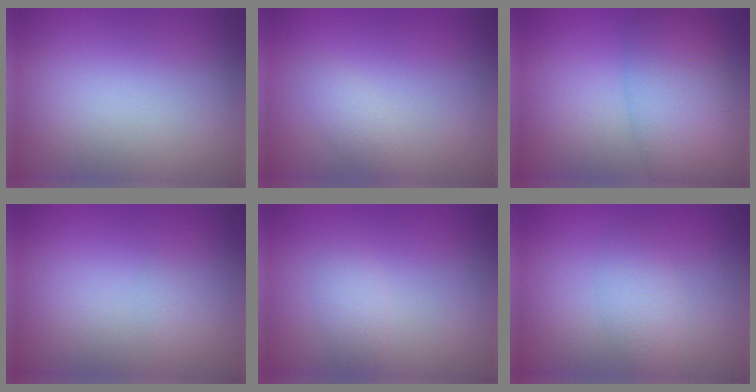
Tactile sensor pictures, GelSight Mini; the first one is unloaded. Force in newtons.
{"total": 1.2, "press": 1.2, "slide": 0.0}
{"total": 7.3, "press": 7.3, "slide": 0.3}
{"total": 0.6, "press": 0.6, "slide": 0.0}
{"total": 1.6, "press": 1.6, "slide": 0.1}
{"total": 2.1, "press": 2.1, "slide": 0.1}